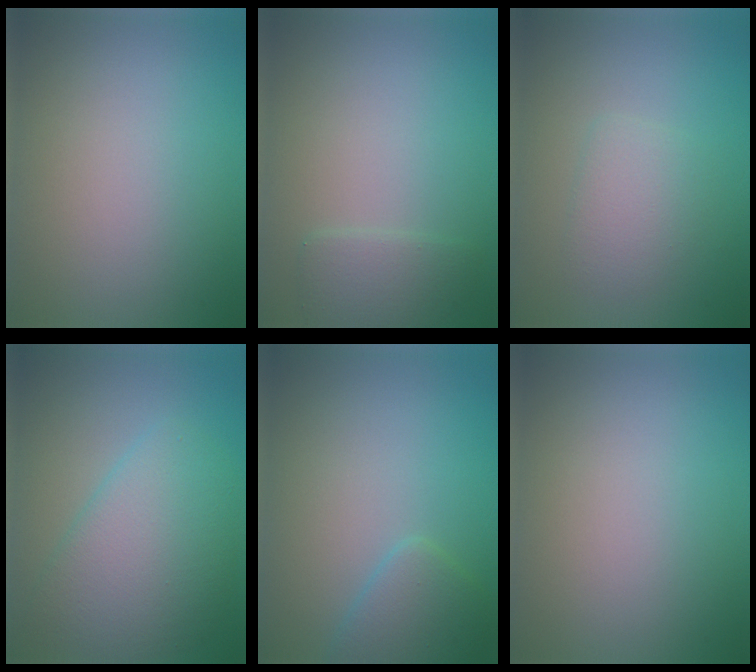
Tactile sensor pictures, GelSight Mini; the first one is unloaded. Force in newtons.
{"total": 2.0, "press": 2.0, "slide": 0.1}
{"total": 2.1, "press": 2.1, "slide": 0.1}
{"total": 6.1, "press": 6.1, "slide": 0.1}
{"total": 2.6, "press": 2.6, "slide": 0.1}
{"total": 0.0}